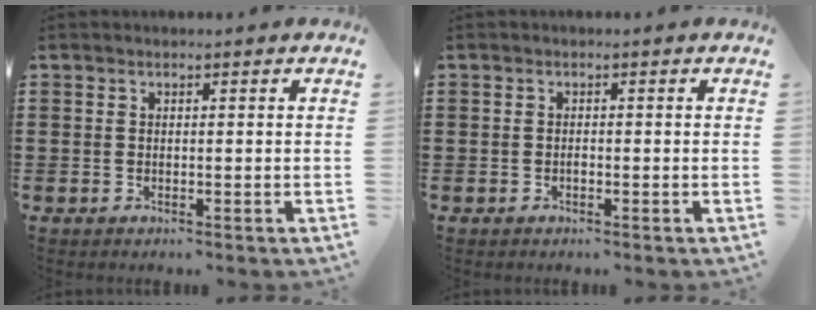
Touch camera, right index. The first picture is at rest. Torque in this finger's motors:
{"motor_torque": [1.05, 1.09, 0.00, -0.01]}